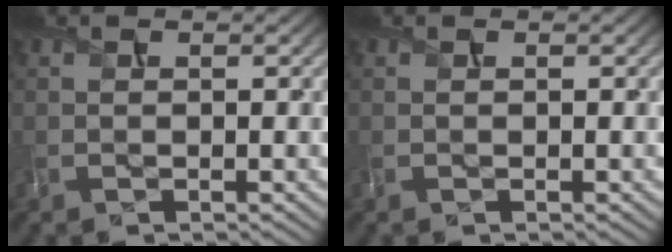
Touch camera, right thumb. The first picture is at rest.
{"total": 0.0}